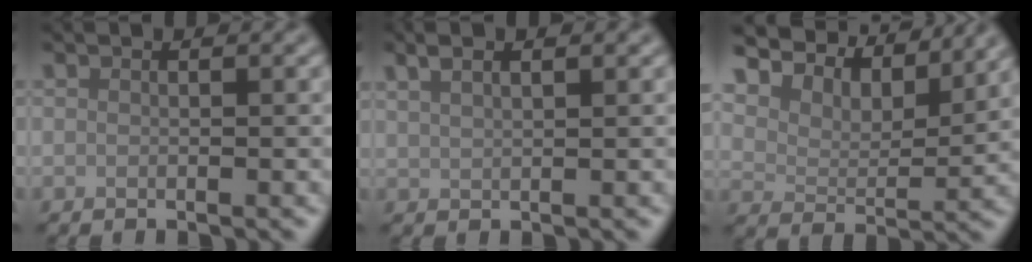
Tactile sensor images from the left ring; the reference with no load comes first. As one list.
[{"total": 3.2, "force": [2.1, 1.1, 2.2], "torque": [-0.029, 0.005, 0.029]}, {"total": 8.2, "force": [6.9, 2.9, 3.5], "torque": [-0.069, 0.006, 0.097]}]